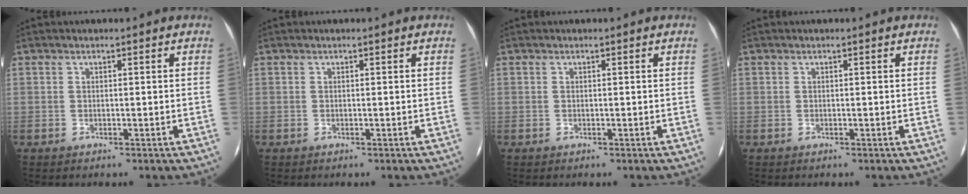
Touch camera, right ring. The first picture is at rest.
{"total": 0.0}
{"total": 0.0}
{"total": 0.0}